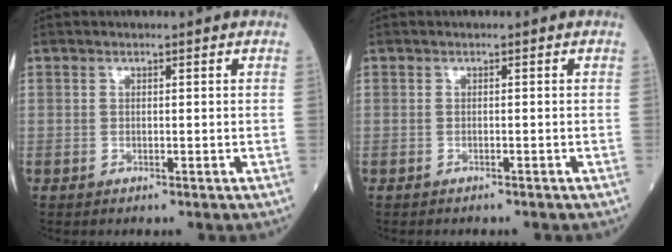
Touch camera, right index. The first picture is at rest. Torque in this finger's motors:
{"motor_torque": [0.00, -0.04, -0.02, 0.02]}